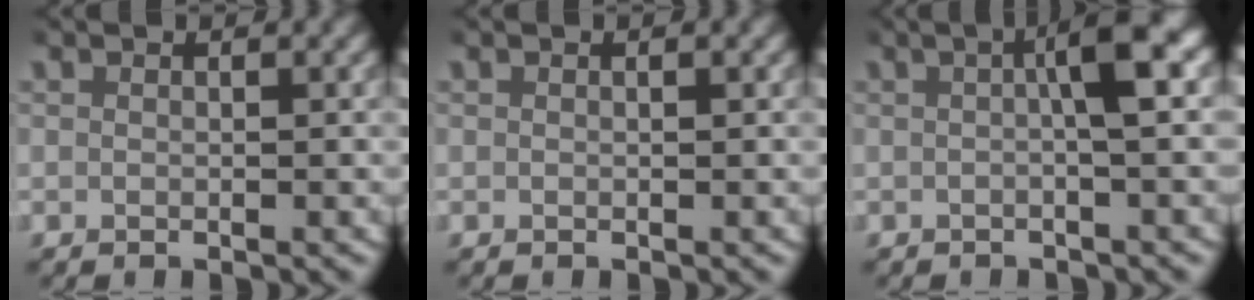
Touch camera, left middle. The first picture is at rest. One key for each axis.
{"total": 0.0}
{"total": 4.3, "fx": 0.5, "fy": 0.5, "fz": 4.2, "tx": -0.061, "ty": 0.018, "tz": 0.000}